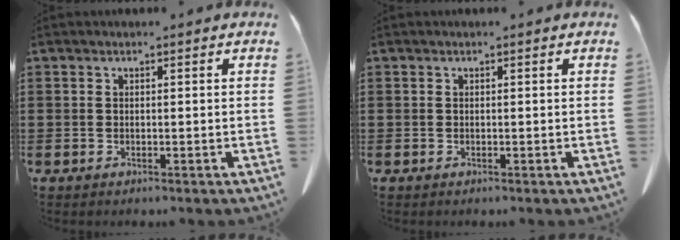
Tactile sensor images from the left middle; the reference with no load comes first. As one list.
[{"total": 0.0}]